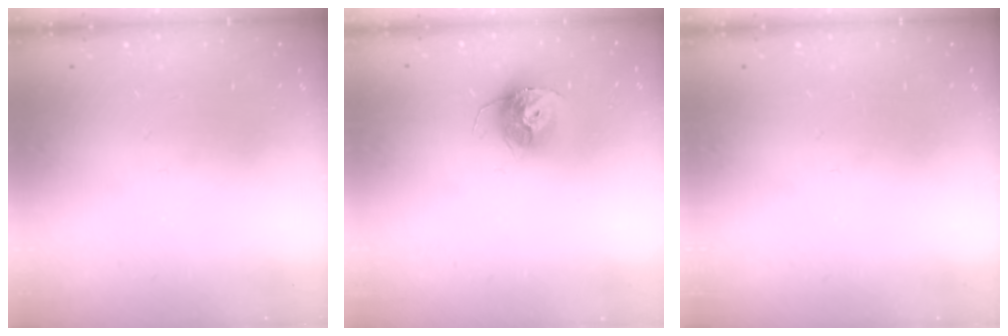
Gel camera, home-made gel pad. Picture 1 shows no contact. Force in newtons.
{"total": 11.3, "press": 11.3, "slide": 1.0}
{"total": 0.0}